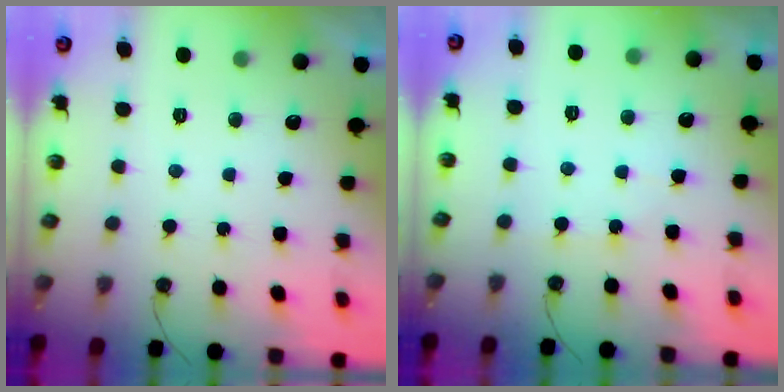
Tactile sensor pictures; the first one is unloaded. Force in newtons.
{"total": 3.2, "press": 3.1, "slide": 0.4}